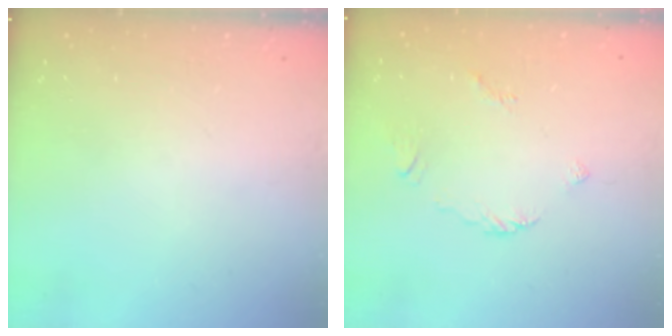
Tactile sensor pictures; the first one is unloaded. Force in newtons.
{"total": 2.2, "press": 2.1, "slide": 0.7}